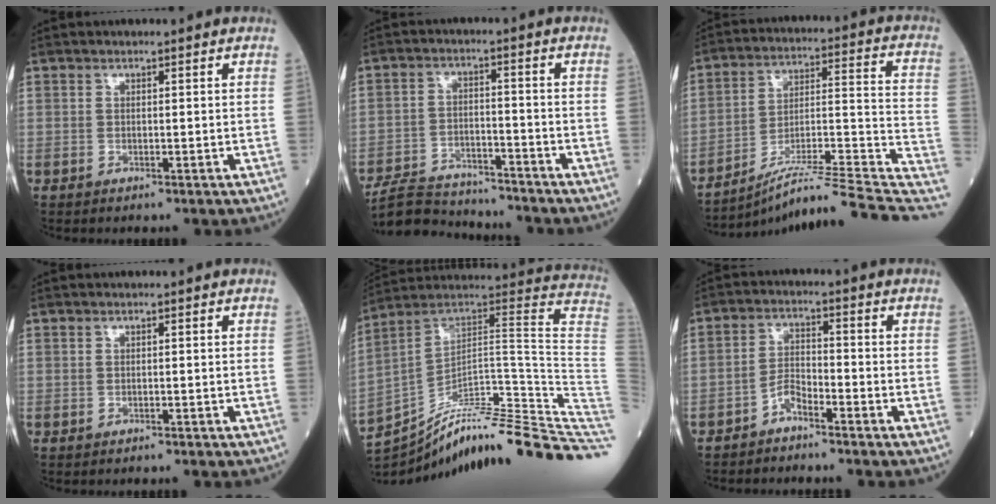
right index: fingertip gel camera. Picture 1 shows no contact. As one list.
[{"total": 9.4, "force": [-9.1, 1.8, 1.0], "torque": [-0.020, 0.014, -0.156]}, {"total": 20.9, "force": [-16.9, -1.2, 12.2], "torque": [-0.142, 0.024, -0.259]}, {"total": 0.6, "force": [-0.5, 0.1, 0.3], "torque": [-0.008, -0.001, -0.005]}, {"total": 34.9, "force": [-26.5, 1.3, 22.7], "torque": [-0.183, -0.021, -0.353]}, {"total": 3.1, "force": [-2.6, 0.8, 1.5], "torque": [-0.030, 0.002, -0.050]}]